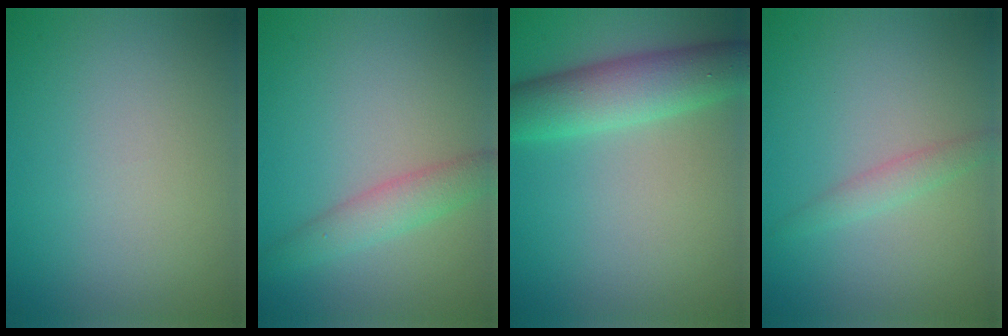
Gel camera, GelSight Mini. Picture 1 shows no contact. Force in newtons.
{"total": 2.7, "press": 2.7, "slide": 0.2}
{"total": 5.8, "press": 5.8, "slide": 0.1}
{"total": 1.5, "press": 1.5, "slide": 0.0}